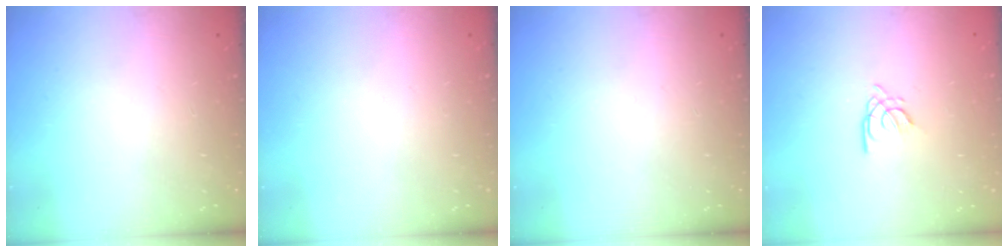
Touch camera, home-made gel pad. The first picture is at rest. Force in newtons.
{"total": 0.0}
{"total": 0.0}
{"total": 3.3, "press": 3.3, "slide": 0.3}